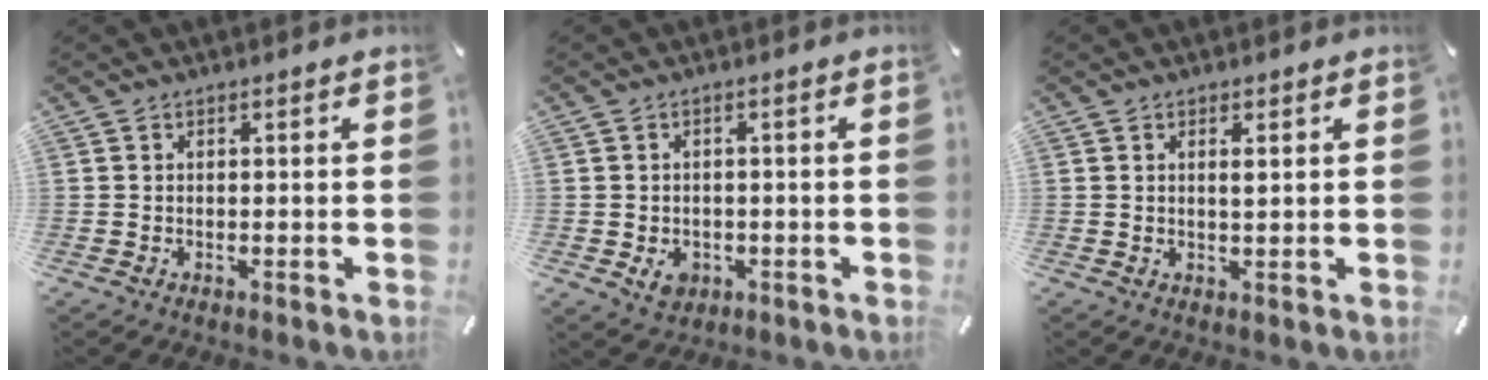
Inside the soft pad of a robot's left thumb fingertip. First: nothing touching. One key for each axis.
{"total": 4.3, "fx": -1.3, "fy": 3.4, "fz": 2.2, "tx": -0.025, "ty": -0.001, "tz": -0.025}
{"total": 1.7, "fx": 0.5, "fy": 0.5, "fz": 1.5, "tx": -0.023, "ty": -0.003, "tz": 0.006}